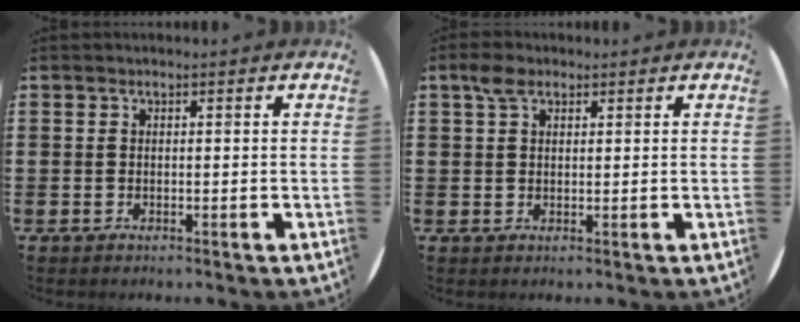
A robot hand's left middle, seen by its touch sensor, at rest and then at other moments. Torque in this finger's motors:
{"motor_torque": [-0.11, 0.19, -0.17, -0.06]}